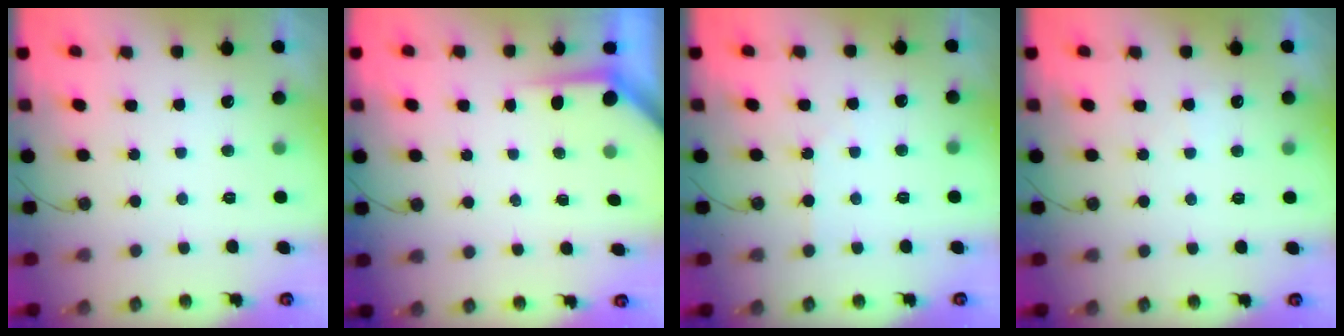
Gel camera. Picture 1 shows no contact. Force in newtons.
{"total": 3.6, "press": 3.6, "slide": 0.4}
{"total": 3.7, "press": 3.7, "slide": 0.5}
{"total": 3.0, "press": 3.0, "slide": 0.4}